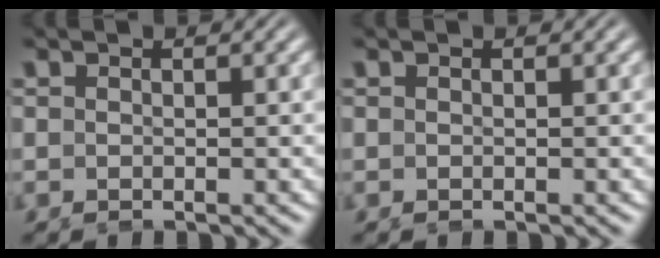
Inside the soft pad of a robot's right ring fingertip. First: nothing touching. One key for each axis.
{"total": 0.0}